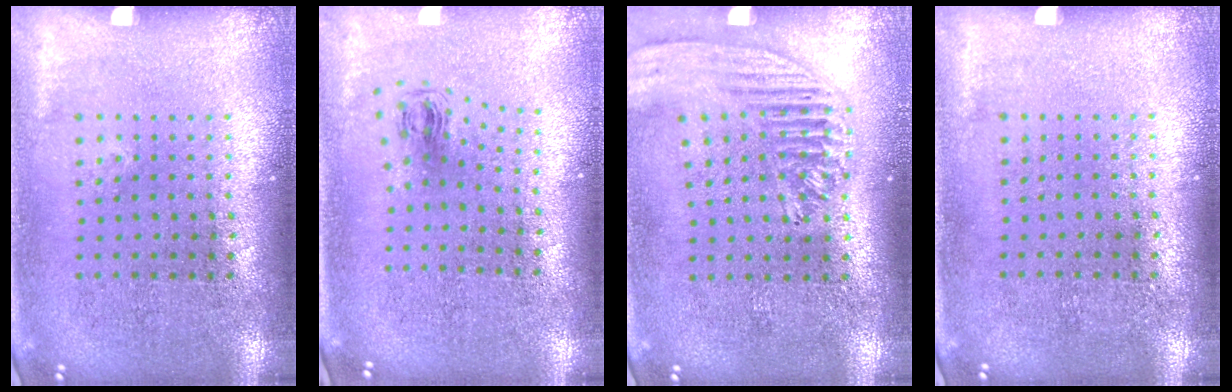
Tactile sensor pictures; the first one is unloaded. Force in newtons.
{"total": 0.6, "press": 0.3, "slide": 0.6}
{"total": 1.7, "press": 1.5, "slide": 0.7}
{"total": 0.0}